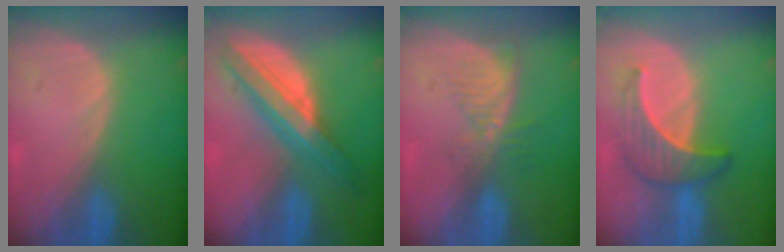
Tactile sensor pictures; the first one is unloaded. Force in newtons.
{"total": 8.5, "press": 8.5, "slide": 0.4}
{"total": 5.5, "press": 4.6, "slide": 3.0}
{"total": 6.6, "press": 6.2, "slide": 2.3}